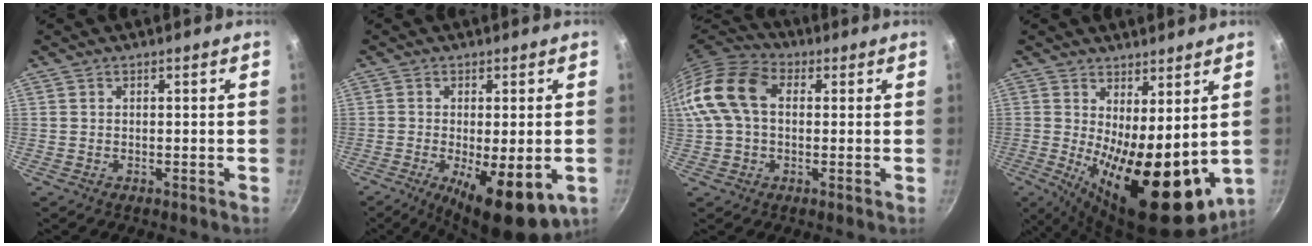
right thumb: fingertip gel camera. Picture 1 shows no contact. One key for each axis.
{"total": 12.7, "fx": -4.0, "fy": 4.1, "fz": 11.3, "tx": -0.165, "ty": -0.013, "tz": -0.052}
{"total": 13.3, "fx": 1.9, "fy": 9.0, "fz": 9.6, "tx": -0.171, "ty": 0.027, "tz": 0.017}
{"total": 17.7, "fx": 0.4, "fy": 7.1, "fz": 16.2, "tx": -0.205, "ty": -0.029, "tz": 0.022}